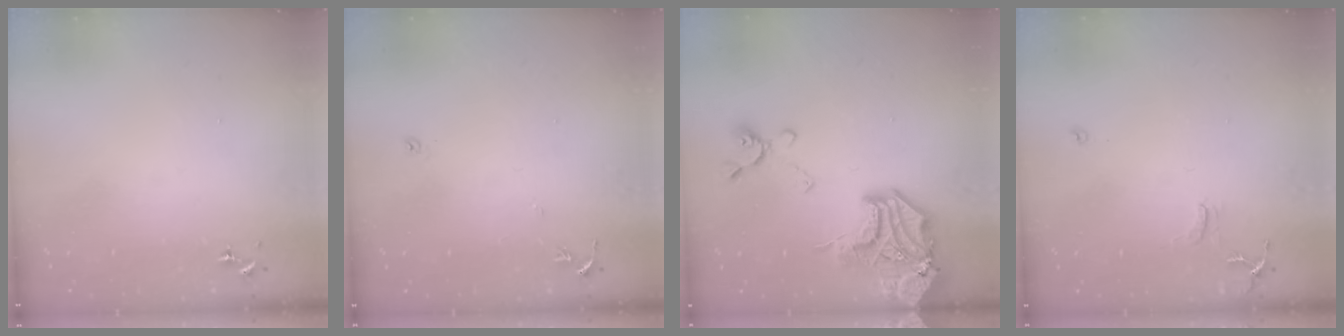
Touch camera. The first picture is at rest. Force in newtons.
{"total": 4.6, "press": 4.6, "slide": 0.5}
{"total": 22.5, "press": 22.3, "slide": 2.7}
{"total": 7.2, "press": 7.2, "slide": 0.8}